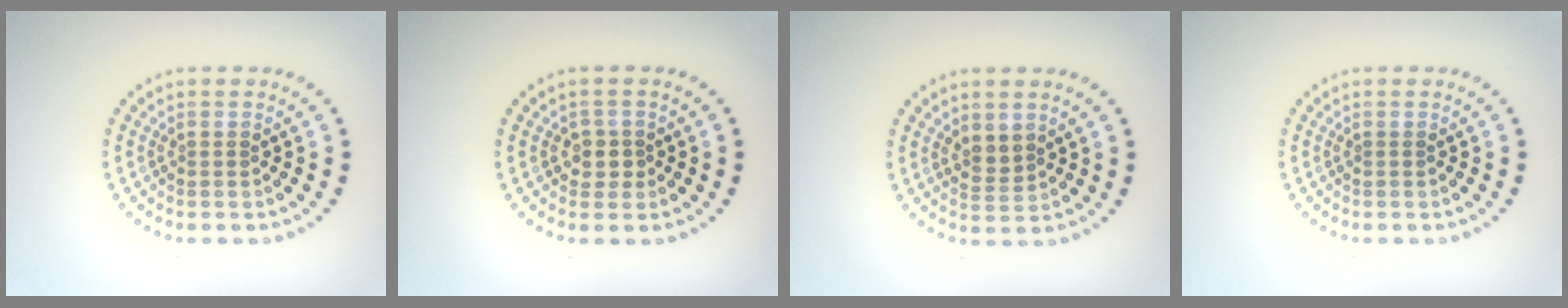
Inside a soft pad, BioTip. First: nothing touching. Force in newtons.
{"total": 1.7, "press": 1.5, "slide": 0.8}
{"total": 1.7, "press": 1.5, "slide": 0.8}
{"total": 0.0}